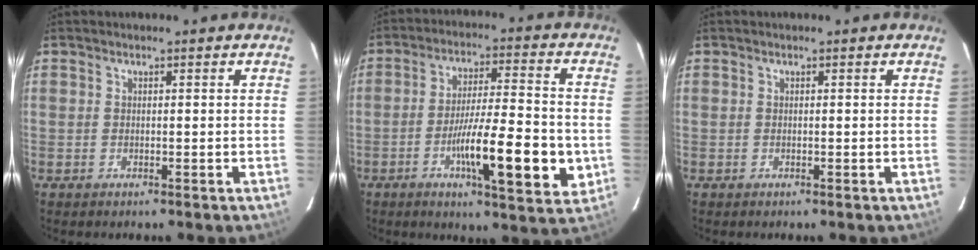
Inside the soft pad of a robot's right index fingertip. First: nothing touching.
{"total": 15.4, "force": [-4.3, 2.5, 14.5], "torque": [-0.227, -0.002, -0.067]}
{"total": 0.0}